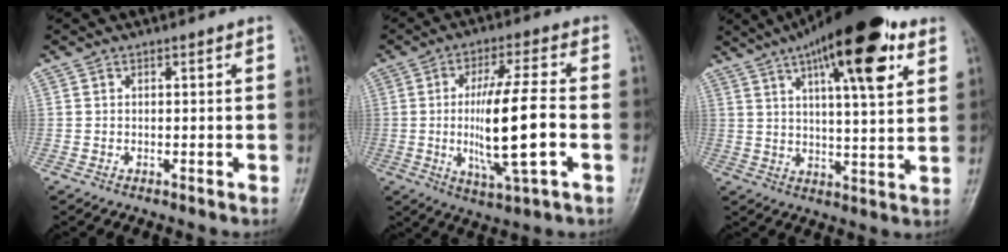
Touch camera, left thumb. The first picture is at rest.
{"total": 13.8, "force": [-1.9, 2.6, 13.4], "torque": [-0.256, 0.005, -0.030]}
{"total": 19.6, "force": [9.9, 5.5, 16.0], "torque": [-0.227, -0.018, 0.149]}